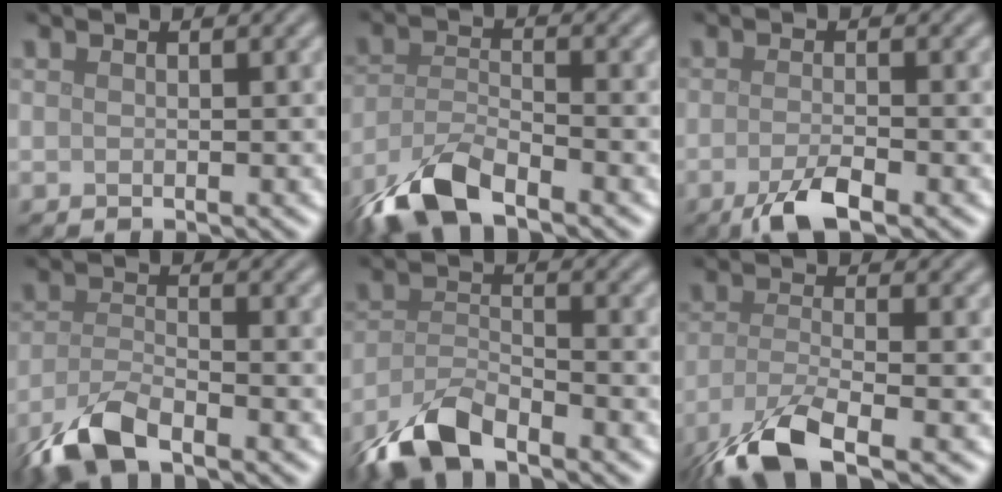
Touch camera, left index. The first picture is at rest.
{"total": 6.5, "force": [-4.8, 2.1, 3.8], "torque": [-0.077, -0.006, -0.101]}
{"total": 3.5, "force": [-2.1, 0.9, 2.8], "torque": [-0.054, -0.002, -0.045]}
{"total": 5.5, "force": [-4.0, 1.7, 3.3], "torque": [-0.073, -0.012, -0.087]}
{"total": 5.7, "force": [-4.5, 1.8, 3.0], "torque": [-0.058, -0.004, -0.097]}
{"total": 7.0, "force": [-4.4, 2.1, 5.1], "torque": [-0.105, -0.014, -0.092]}